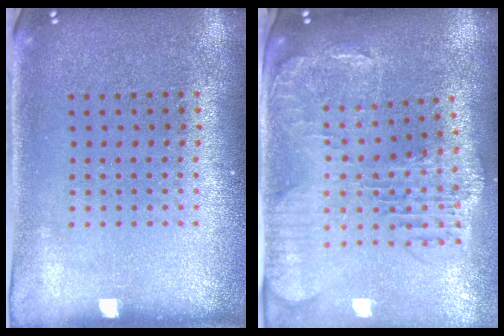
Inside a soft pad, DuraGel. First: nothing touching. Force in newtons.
{"total": 1.9, "press": 1.8, "slide": 0.7}